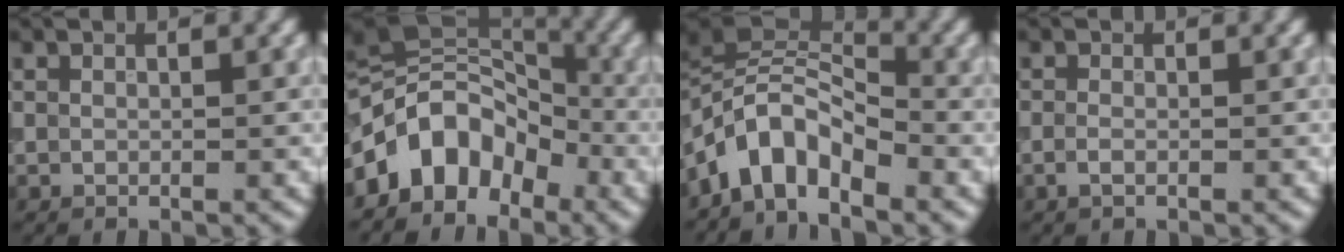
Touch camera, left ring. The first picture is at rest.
{"total": 7.5, "force": [-3.7, 5.1, 4.2], "torque": [-0.048, 0.016, -0.082]}
{"total": 6.0, "force": [-3.5, 3.0, 3.9], "torque": [-0.058, 0.012, -0.079]}
{"total": 0.9, "force": [-0.4, 0.3, 0.7], "torque": [-0.018, -0.002, -0.010]}